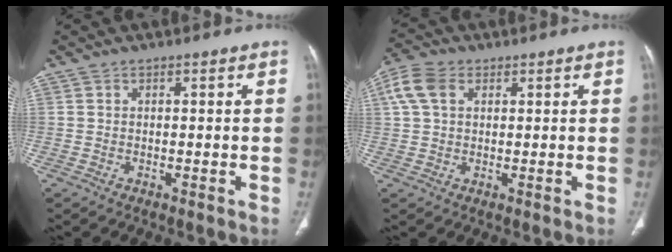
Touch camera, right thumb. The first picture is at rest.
{"total": 6.6, "force": [2.2, 4.4, 4.3], "torque": [-0.097, 0.017, 0.041]}